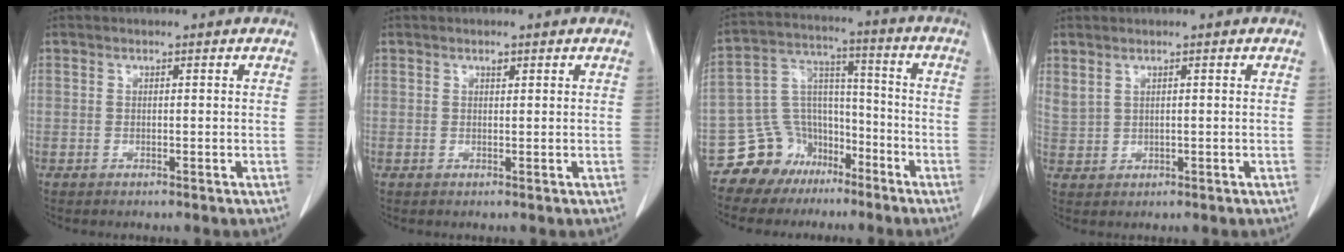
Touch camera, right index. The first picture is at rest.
{"total": 0.6, "force": [0.4, 0.3, 0.4], "torque": [-0.008, -0.003, 0.007]}
{"total": 10.9, "force": [-7.4, 7.8, 1.2], "torque": [-0.030, 0.065, -0.125]}
{"total": 2.7, "force": [1.7, 1.3, 1.6], "torque": [-0.042, 0.003, 0.047]}